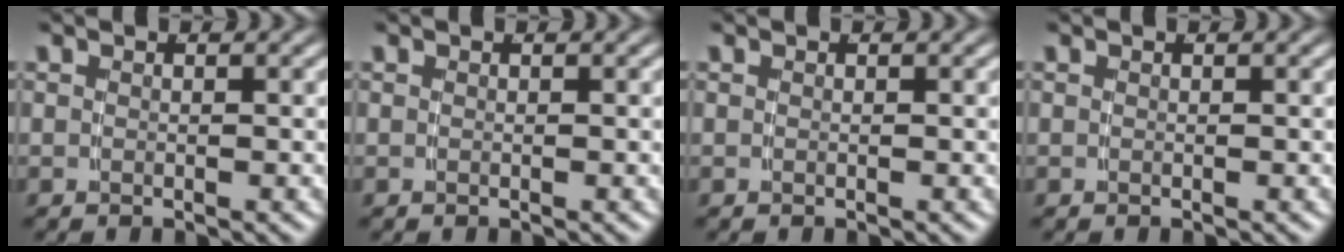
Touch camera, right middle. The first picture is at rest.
{"total": 0.0}
{"total": 0.0}
{"total": 0.0}